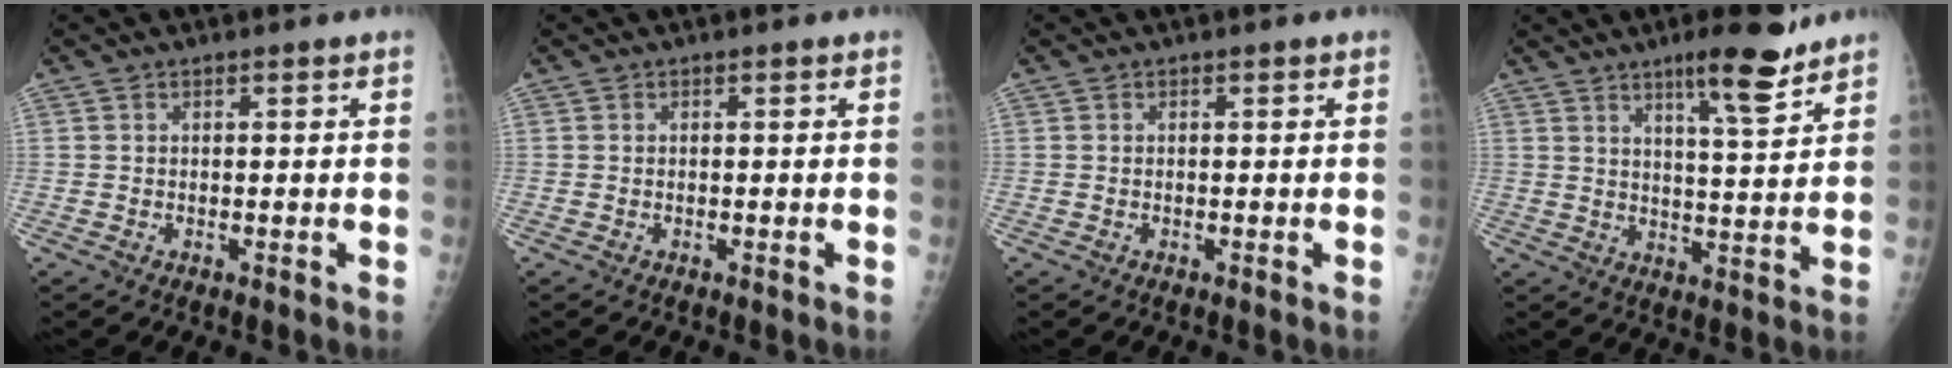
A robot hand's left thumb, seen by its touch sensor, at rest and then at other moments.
{"total": 0.0}
{"total": 0.0}
{"total": 10.1, "force": [6.9, 1.7, 7.1], "torque": [-0.096, -0.046, 0.105]}